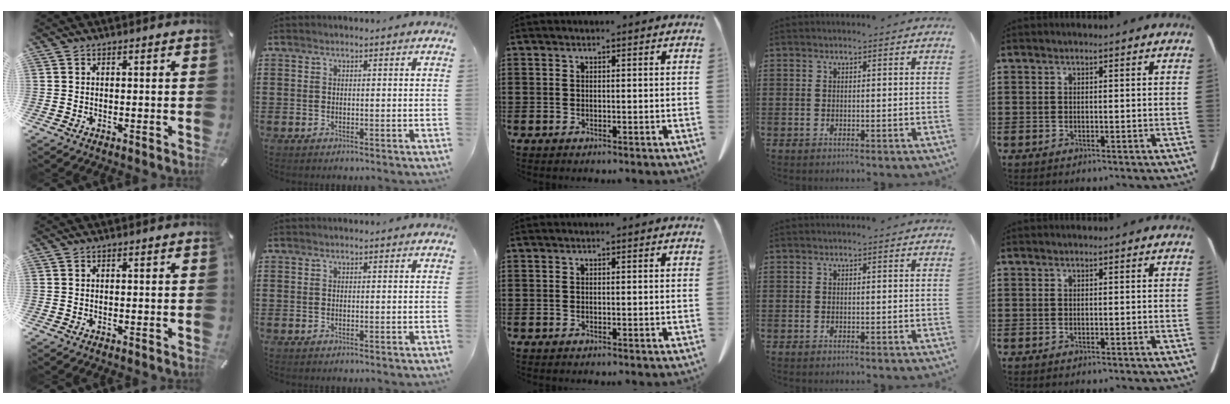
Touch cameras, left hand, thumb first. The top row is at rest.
{}